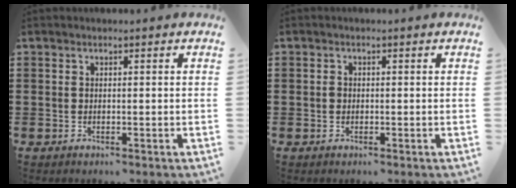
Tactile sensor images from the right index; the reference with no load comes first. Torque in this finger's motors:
{"motor_torque": [0.20, -0.27, 0.01, 0.03]}